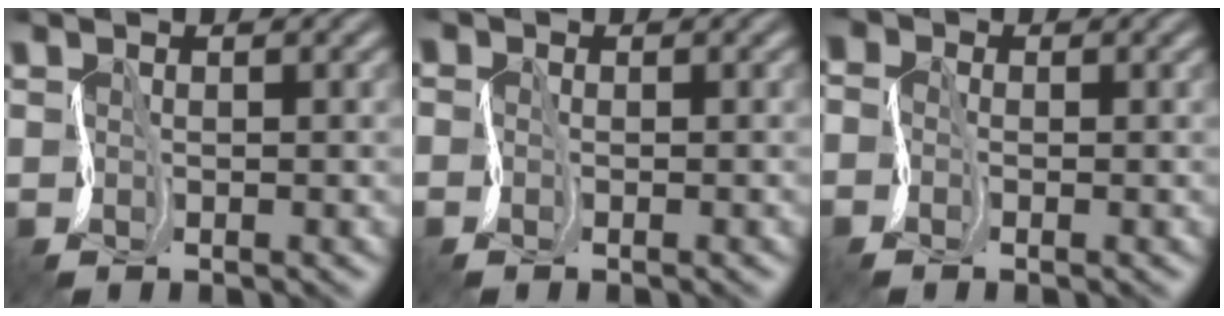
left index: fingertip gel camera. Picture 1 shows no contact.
{"total": 2.5, "force": [-0.2, 2.1, 1.4], "torque": [-0.007, 0.012, -0.029]}
{"total": 3.3, "force": [-0.3, 2.7, 1.7], "torque": [-0.045, 0.014, -0.034]}